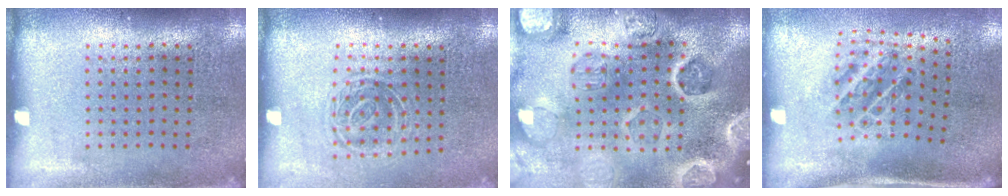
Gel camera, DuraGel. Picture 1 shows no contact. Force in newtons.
{"total": 1.3, "press": 1.0, "slide": 0.8}
{"total": 5.0, "press": 4.4, "slide": 2.4}
{"total": 1.3, "press": 1.1, "slide": 0.6}